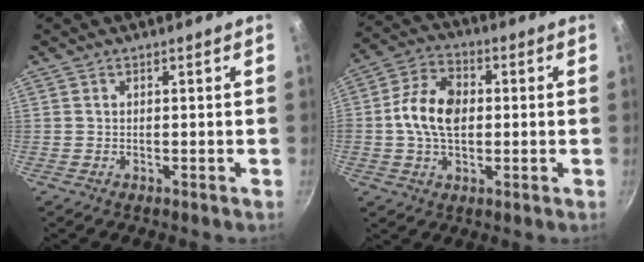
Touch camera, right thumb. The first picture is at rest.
{"total": 10.8, "force": [0.2, 7.3, 8.0], "torque": [-0.131, 0.018, -0.009]}